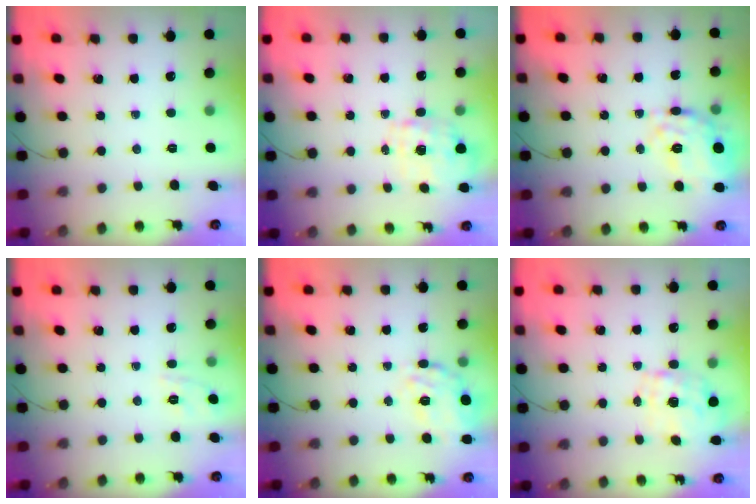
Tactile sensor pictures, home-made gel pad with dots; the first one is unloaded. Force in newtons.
{"total": 1.5, "press": 1.5, "slide": 0.5}
{"total": 14.8, "press": 14.7, "slide": 1.9}
{"total": 1.9, "press": 0.2, "slide": 1.9}
{"total": 19.0, "press": 18.9, "slide": 1.8}
{"total": 1.9, "press": 1.7, "slide": 0.7}